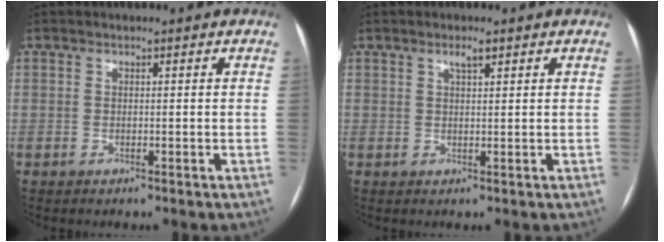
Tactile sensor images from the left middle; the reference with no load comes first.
{"total": 1.7, "force": [1.1, 0.3, 1.3], "torque": [-0.027, 0.002, 0.020]}